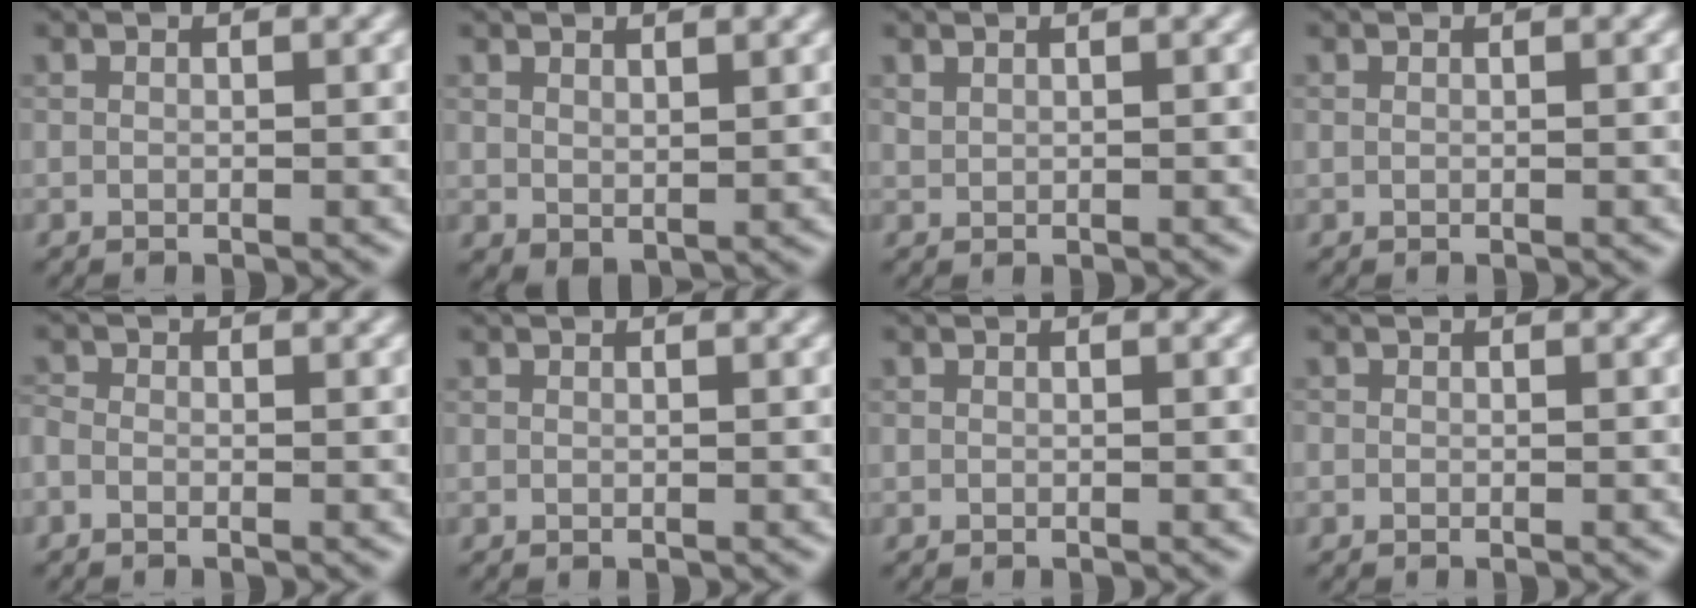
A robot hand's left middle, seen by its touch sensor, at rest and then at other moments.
{"total": 1.8, "force": [1.0, 0.9, 1.1], "torque": [-0.025, -0.006, 0.025]}
{"total": 0.6, "force": [0.5, 0.2, 0.1], "torque": [-0.004, 0.000, 0.015]}
{"total": 0.0}
{"total": 0.9, "force": [-0.5, 0.5, 0.5], "torque": [-0.017, -0.004, -0.012]}
{"total": 0.0}
{"total": 0.0}
{"total": 0.0}